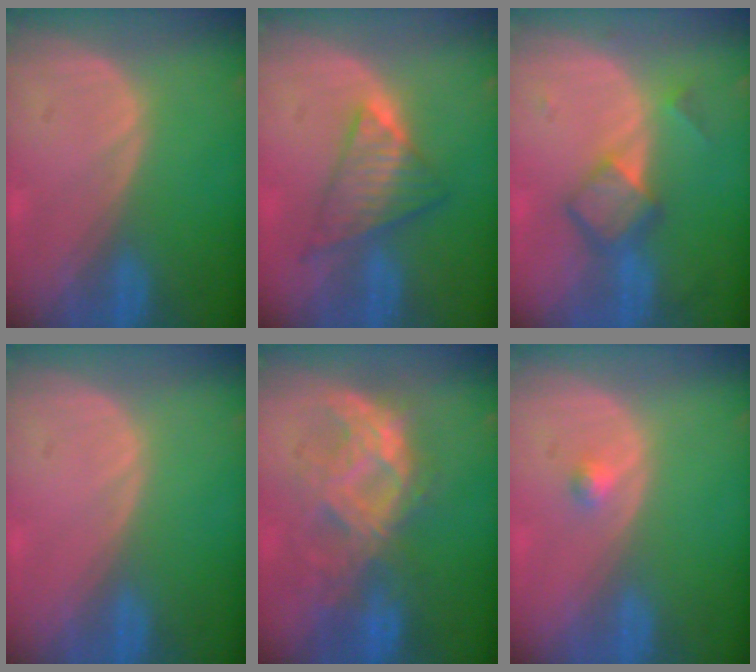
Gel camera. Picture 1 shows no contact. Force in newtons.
{"total": 6.6, "press": 6.3, "slide": 1.8}
{"total": 6.0, "press": 5.1, "slide": 3.1}
{"total": 0.0}
{"total": 8.8, "press": 8.5, "slide": 2.0}
{"total": 1.3, "press": 1.1, "slide": 0.7}